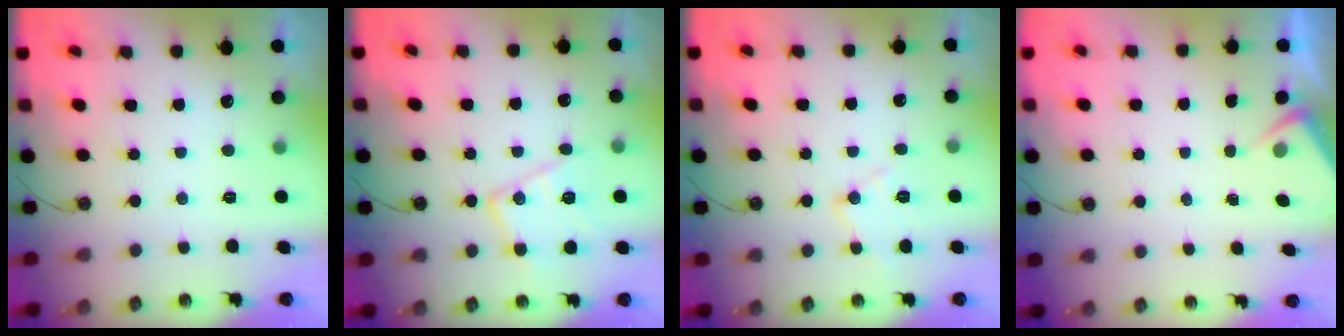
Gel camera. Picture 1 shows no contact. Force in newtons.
{"total": 13.5, "press": 13.4, "slide": 1.1}
{"total": 9.6, "press": 9.6, "slide": 0.7}
{"total": 2.4, "press": 2.4, "slide": 0.4}